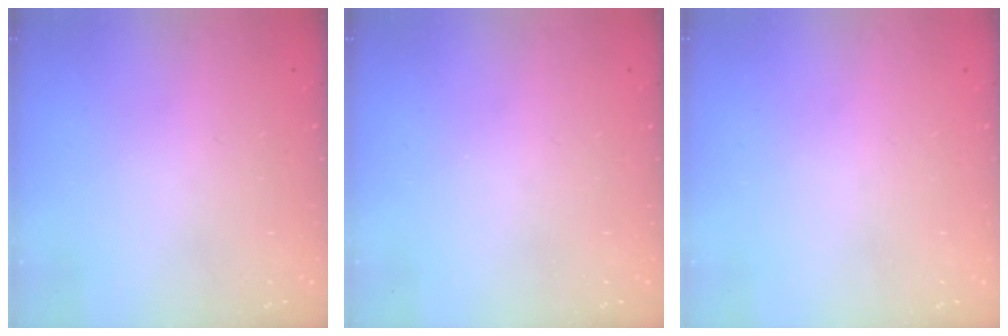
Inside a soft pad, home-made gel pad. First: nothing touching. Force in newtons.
{"total": 0.0}
{"total": 0.0}